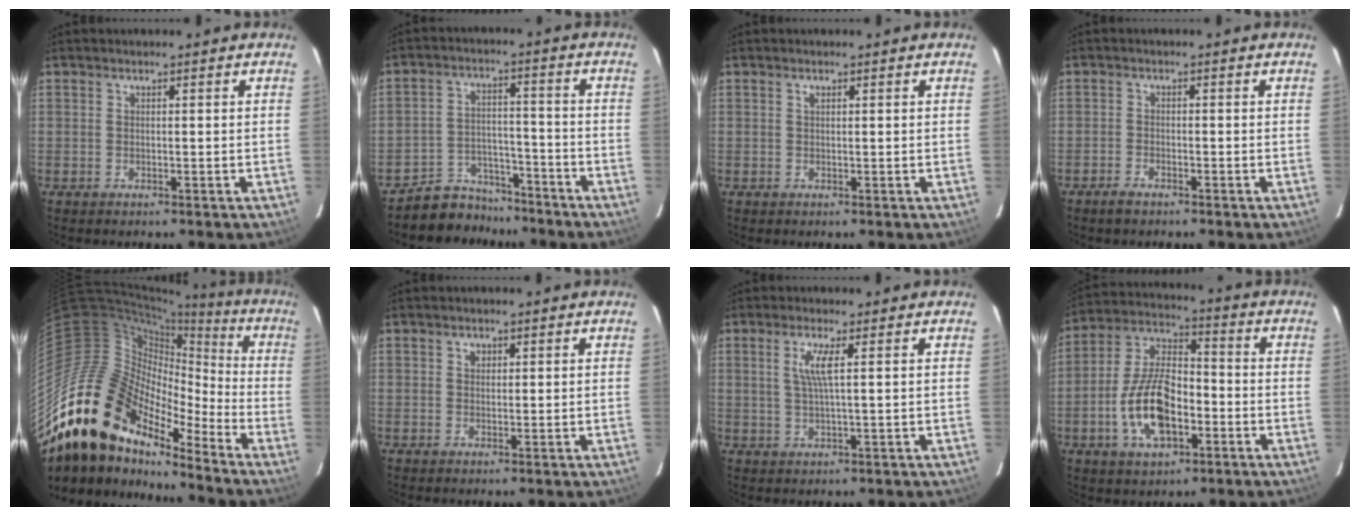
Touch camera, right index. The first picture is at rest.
{"total": 8.7, "force": [-7.5, 4.5, 0.3], "torque": [-0.023, 0.034, -0.113]}
{"total": 0.7, "force": [0.4, 0.3, 0.4], "torque": [-0.008, 0.003, 0.007]}
{"total": 2.2, "force": [-1.8, 0.8, 0.9], "torque": [-0.028, 0.001, -0.035]}
{"total": 21.0, "force": [-15.1, 10.7, 10.0], "torque": [-0.175, -0.003, -0.280]}
{"total": 1.4, "force": [0.6, 1.1, 0.5], "torque": [-0.006, 0.006, 0.009]}
{"total": 3.7, "force": [1.1, -0.2, 3.5], "torque": [-0.070, -0.002, 0.022]}
{"total": 14.4, "force": [-4.5, 7.3, 11.5], "torque": [-0.234, 0.012, -0.079]}